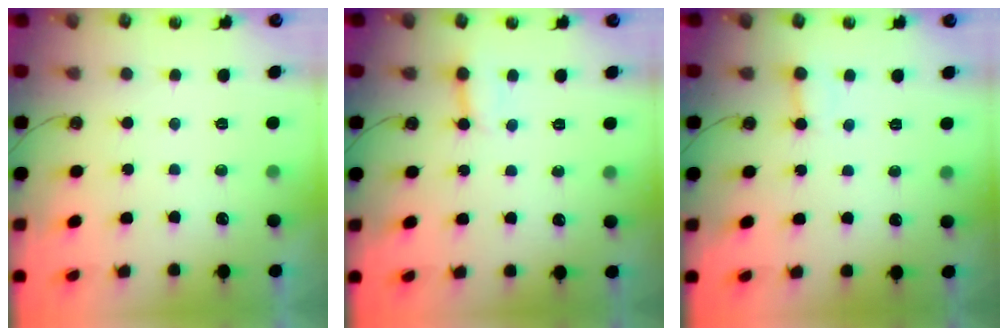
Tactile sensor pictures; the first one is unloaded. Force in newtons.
{"total": 4.7, "press": 4.7, "slide": 0.4}
{"total": 3.1, "press": 3.1, "slide": 0.2}